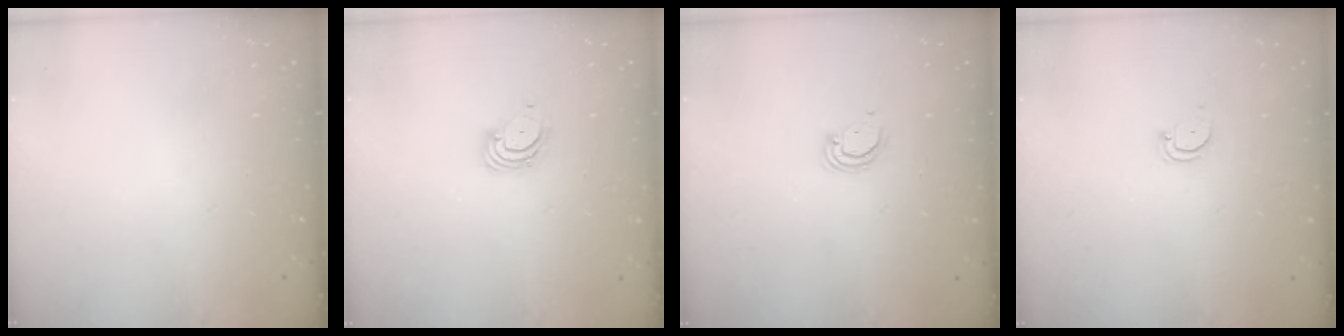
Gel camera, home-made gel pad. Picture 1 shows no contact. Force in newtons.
{"total": 3.6, "press": 3.6, "slide": 0.3}
{"total": 2.9, "press": 2.8, "slide": 0.2}
{"total": 2.6, "press": 2.6, "slide": 0.0}